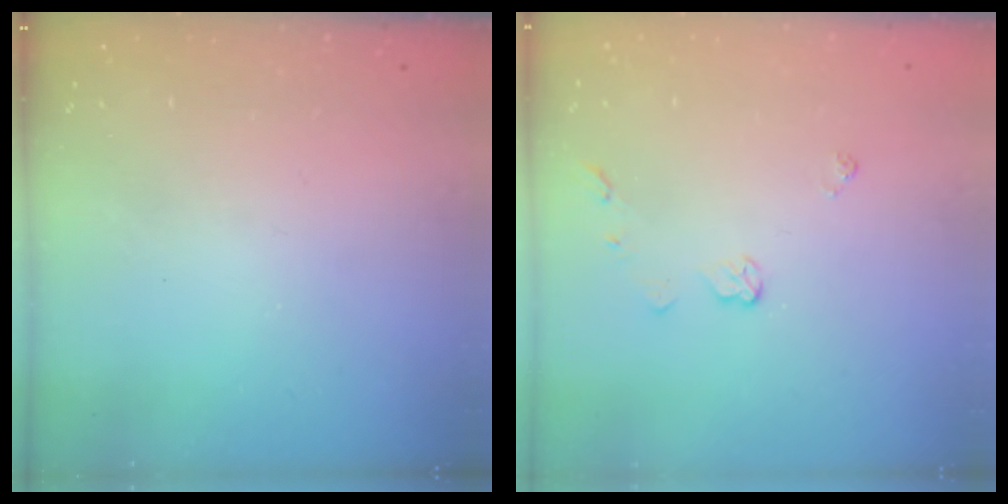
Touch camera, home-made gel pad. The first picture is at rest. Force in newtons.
{"total": 4.7, "press": 4.7, "slide": 0.1}